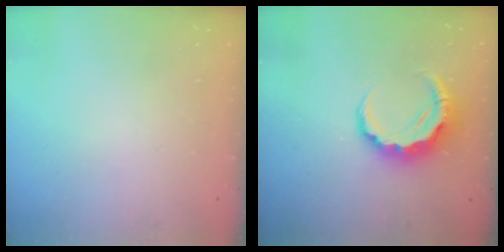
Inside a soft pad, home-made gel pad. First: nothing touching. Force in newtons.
{"total": 8.1, "press": 7.9, "slide": 1.4}